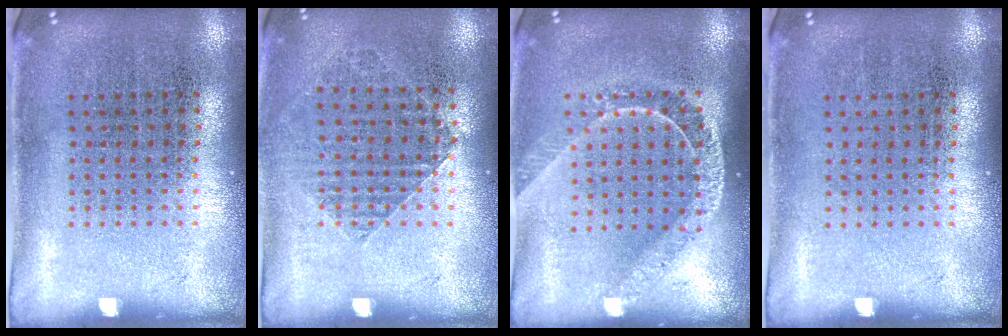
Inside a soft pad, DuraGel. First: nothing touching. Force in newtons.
{"total": 0.9, "press": 0.9, "slide": 0.1}
{"total": 1.7, "press": 1.4, "slide": 1.0}
{"total": 0.0}